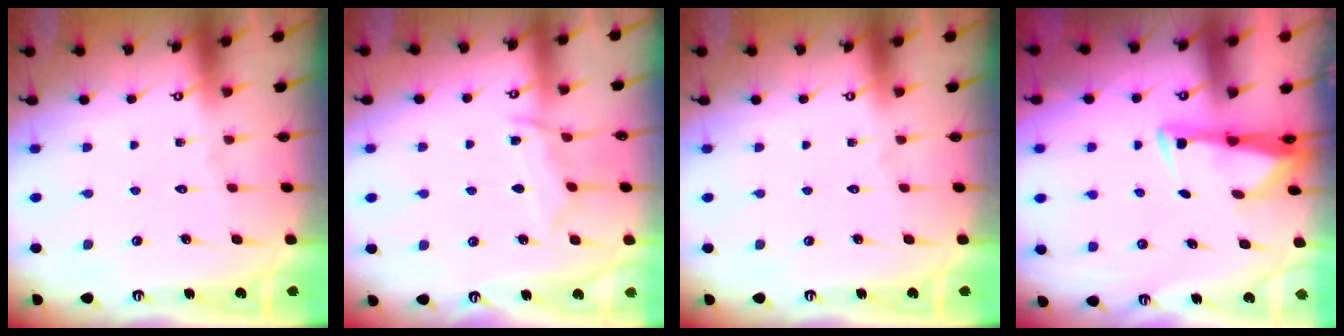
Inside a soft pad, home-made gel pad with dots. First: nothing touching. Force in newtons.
{"total": 7.8, "press": 7.7, "slide": 0.9}
{"total": 0.0}
{"total": 3.1, "press": 3.0, "slide": 0.9}